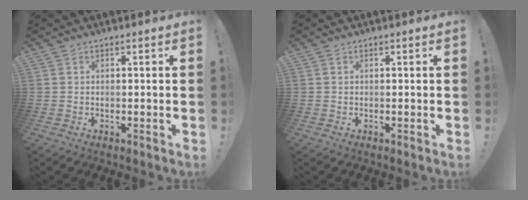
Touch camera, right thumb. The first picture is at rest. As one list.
[{"total": 0.0}]